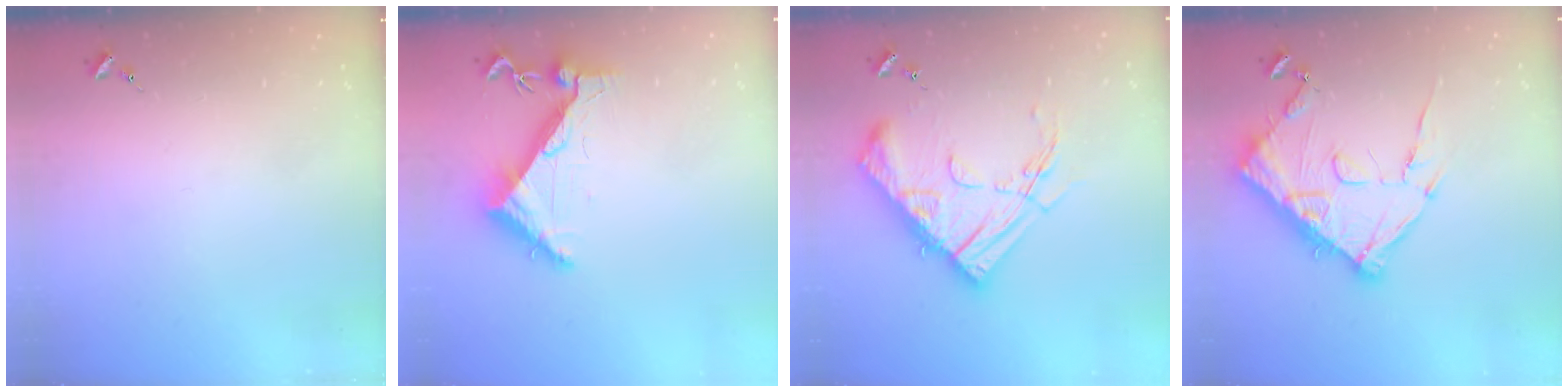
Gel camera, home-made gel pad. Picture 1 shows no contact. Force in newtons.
{"total": 6.4, "press": 6.4, "slide": 0.5}
{"total": 19.9, "press": 19.8, "slide": 2.0}
{"total": 15.0, "press": 14.9, "slide": 1.5}